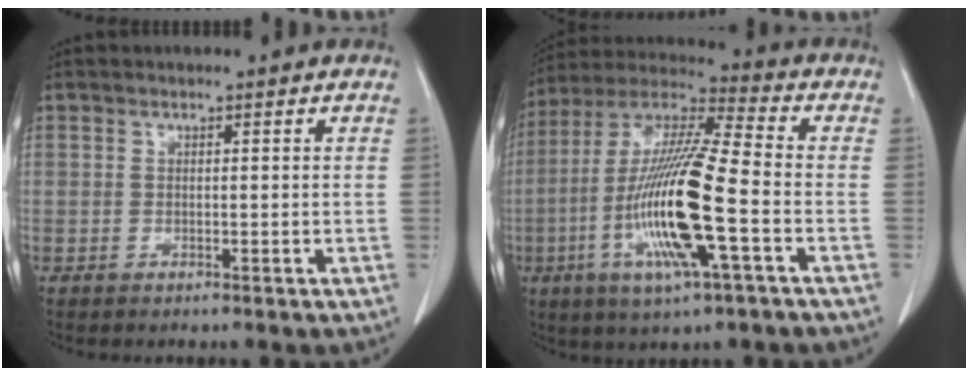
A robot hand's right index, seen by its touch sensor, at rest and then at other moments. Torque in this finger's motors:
{"motor_torque": [2.14, 0.00, 1.05, 0.21]}